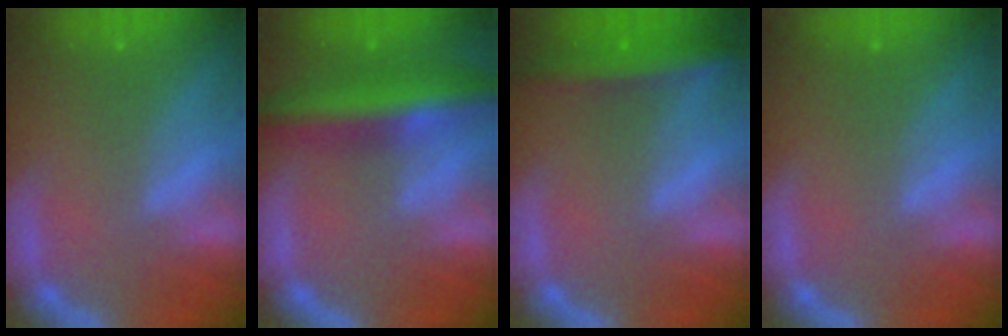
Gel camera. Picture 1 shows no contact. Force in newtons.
{"total": 7.5}
{"total": 4.5}
{"total": 0.0}